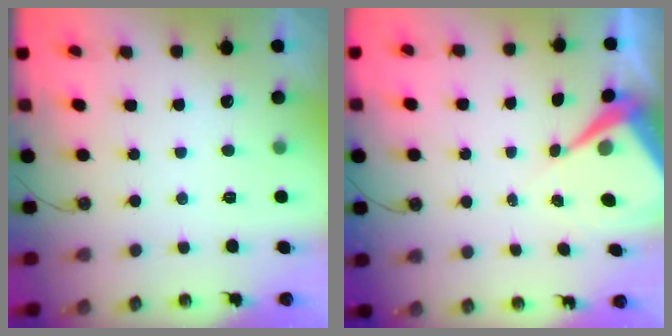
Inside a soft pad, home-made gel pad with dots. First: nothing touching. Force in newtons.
{"total": 7.1, "press": 7.1, "slide": 0.6}